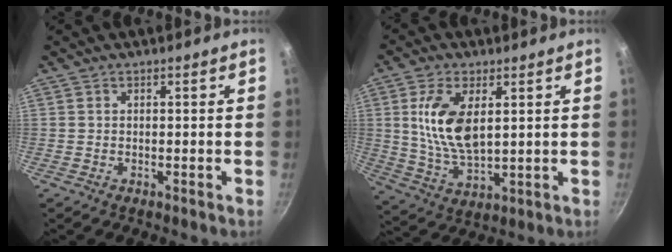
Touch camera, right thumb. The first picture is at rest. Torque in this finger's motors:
{"motor_torque": [1.42, 1.95, 1.40, 0.18, 0.18]}